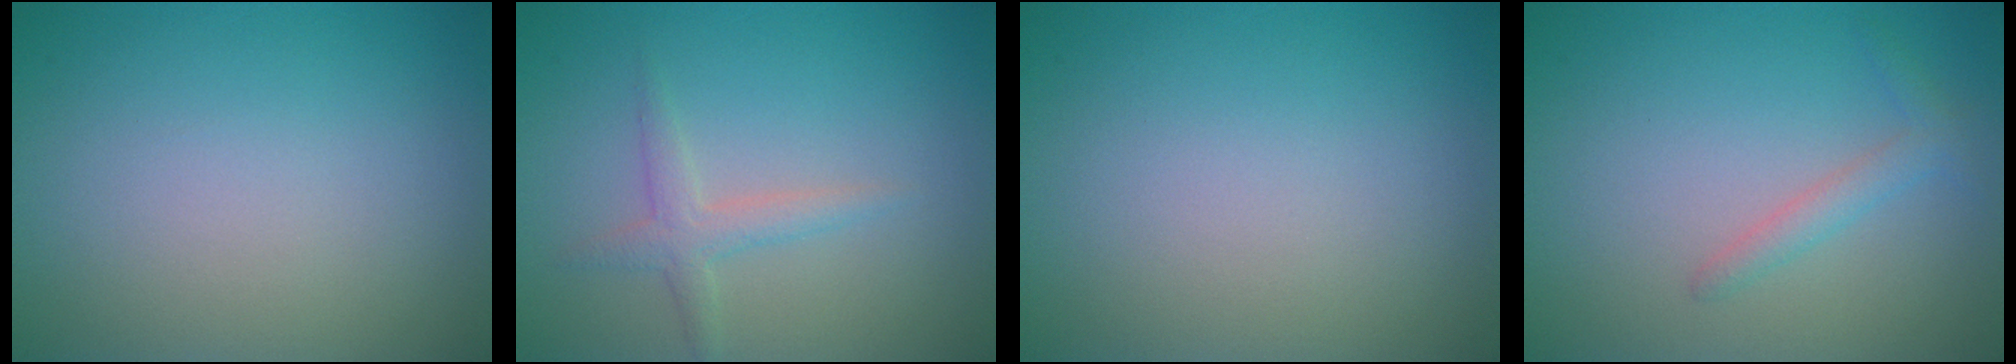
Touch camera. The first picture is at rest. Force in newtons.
{"total": 1.9, "press": 1.9, "slide": 0.0}
{"total": 0.0}
{"total": 1.5, "press": 1.5, "slide": 0.1}